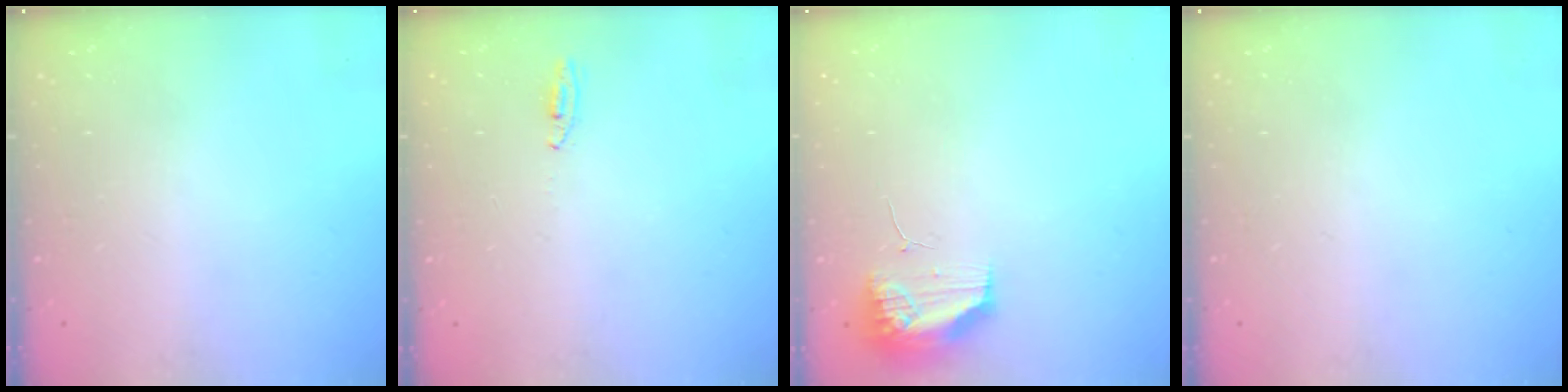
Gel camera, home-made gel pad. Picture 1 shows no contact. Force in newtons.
{"total": 2.7, "press": 2.5, "slide": 1.0}
{"total": 9.7, "press": 9.7, "slide": 0.9}
{"total": 0.0}